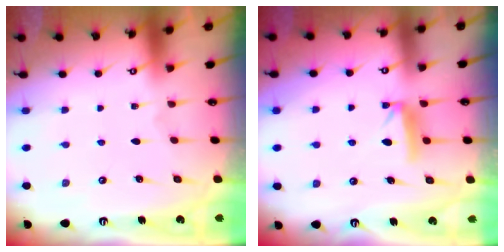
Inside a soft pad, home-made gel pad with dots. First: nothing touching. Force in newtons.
{"total": 7.4, "press": 7.3, "slide": 0.4}